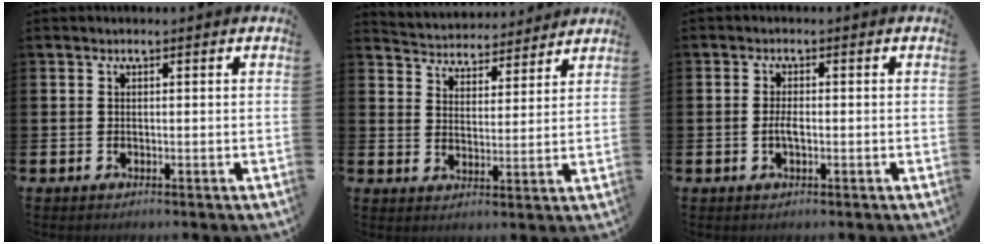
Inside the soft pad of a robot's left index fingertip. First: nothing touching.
{"total": 4.6, "force": [4.5, 1.1, -0.3], "torque": [-0.019, -0.034, 0.077]}
{"total": 1.9, "force": [-0.4, 0.7, 1.7], "torque": [-0.025, -0.003, -0.009]}